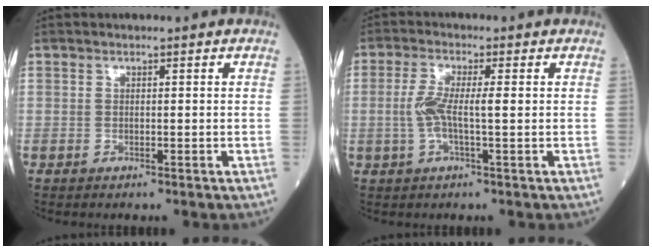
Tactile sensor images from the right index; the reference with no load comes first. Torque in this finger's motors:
{"motor_torque": [0.10, 0.07, 0.11, 0.06]}